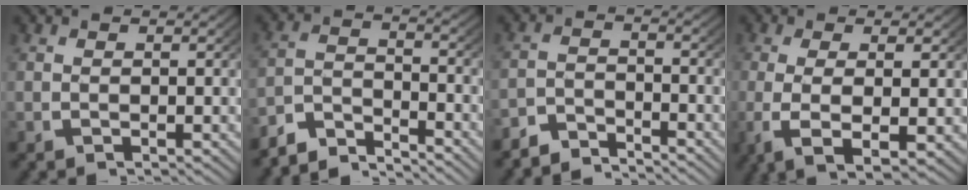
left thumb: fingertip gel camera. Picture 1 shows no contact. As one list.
[{"total": 5.3, "force": [-4.6, 1.8, 1.8], "torque": [-0.032, -0.012, -0.087]}, {"total": 3.6, "force": [-3.5, 0.7, 0.4], "torque": [-0.004, -0.007, -0.072]}, {"total": 6.7, "force": [-1.5, 2.7, 6.0], "torque": [-0.139, -0.029, -0.007]}]